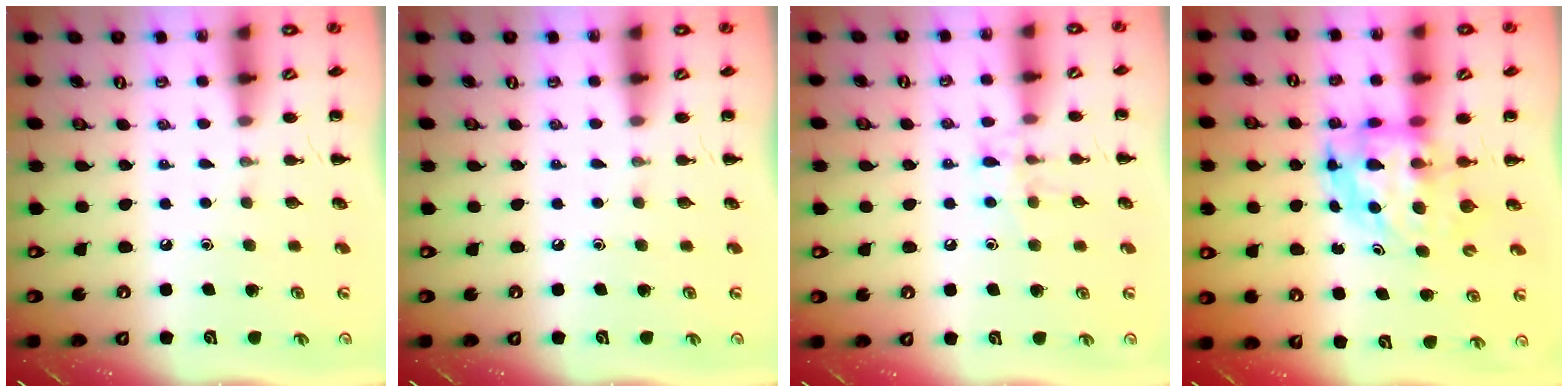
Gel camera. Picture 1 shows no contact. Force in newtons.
{"total": 0.0}
{"total": 7.9, "press": 7.8, "slide": 1.4}
{"total": 5.9, "press": 5.7, "slide": 1.6}